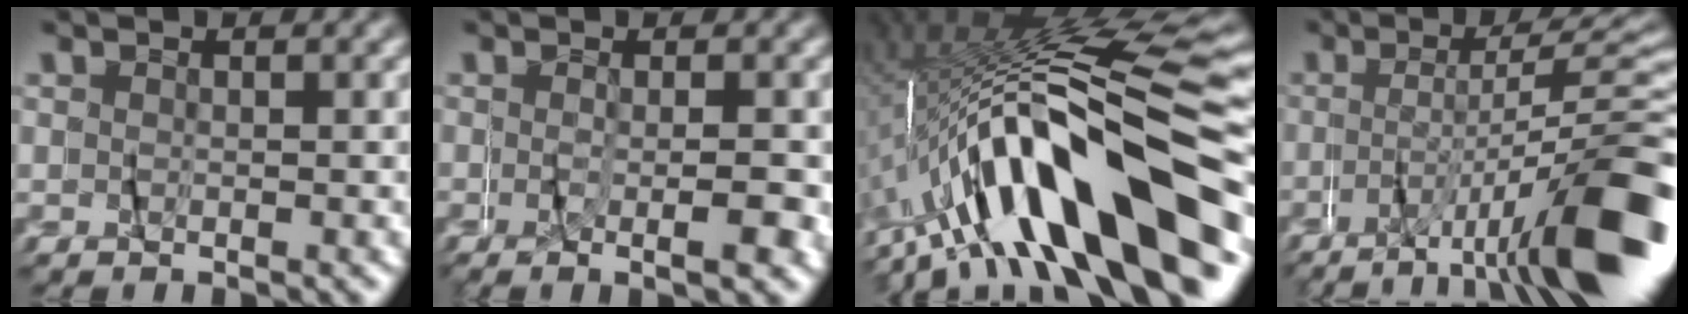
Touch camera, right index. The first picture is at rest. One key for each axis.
{"total": 3.3, "fx": -2.4, "fy": -1.4, "fz": 1.6, "tx": -0.018, "ty": -0.009, "tz": -0.036}
{"total": 12.7, "fx": -3.1, "fy": 3.1, "fz": 12.0, "tx": -0.219, "ty": 0.022, "tz": -0.044}
{"total": 9.9, "fx": -7.2, "fy": -0.6, "fz": 6.8, "tx": -0.077, "ty": -0.003, "tz": -0.105}